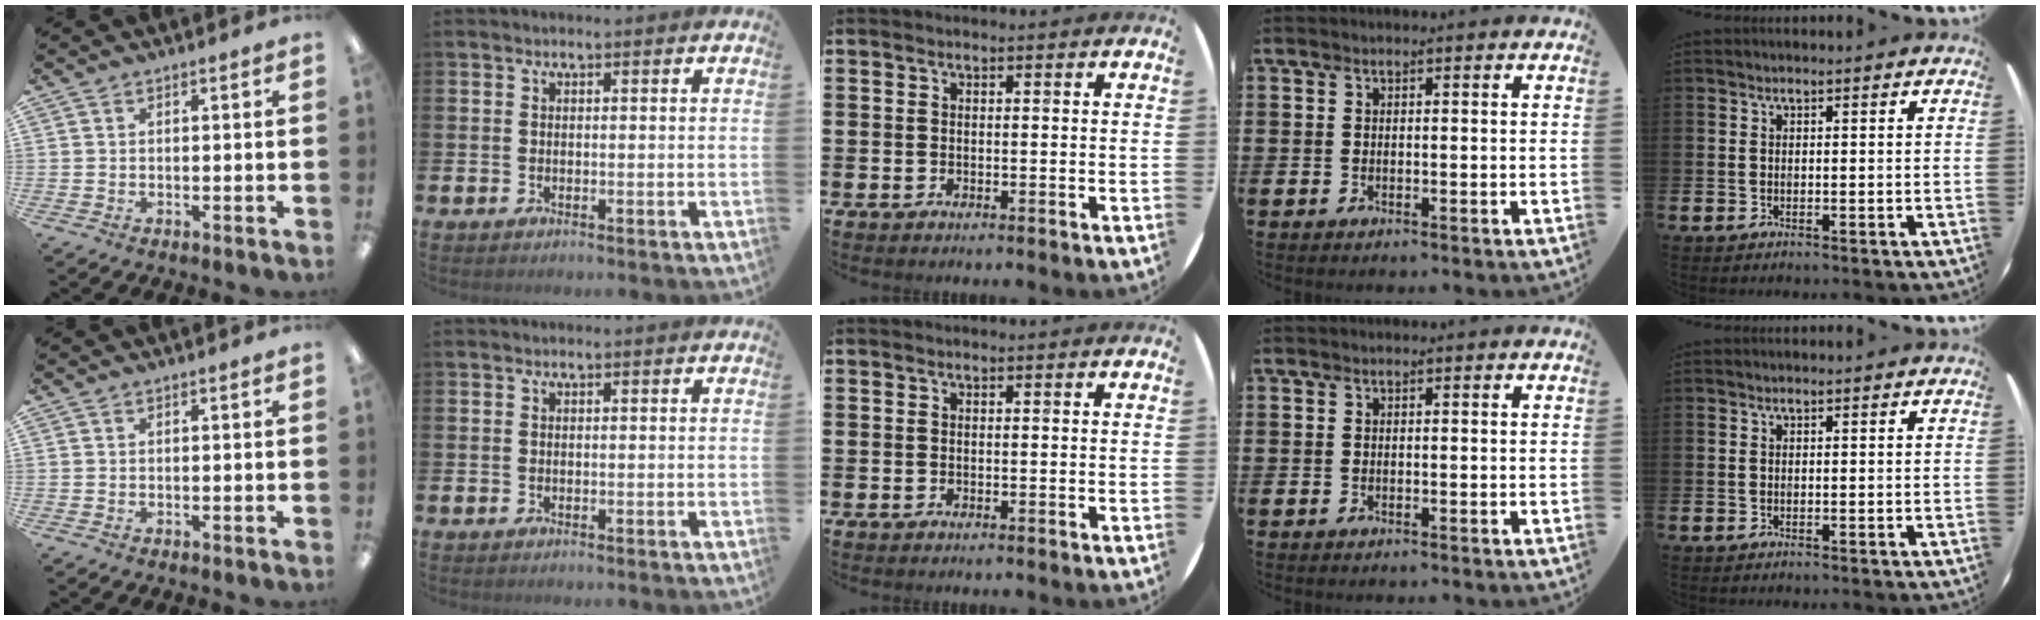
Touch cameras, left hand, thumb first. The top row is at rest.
{}